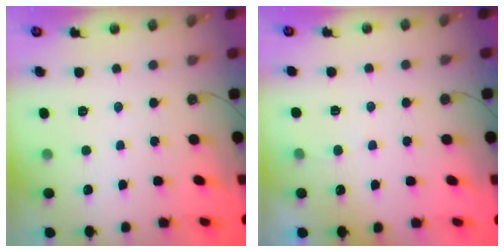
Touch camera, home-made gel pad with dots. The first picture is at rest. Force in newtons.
{"total": 3.0, "press": 2.9, "slide": 0.3}